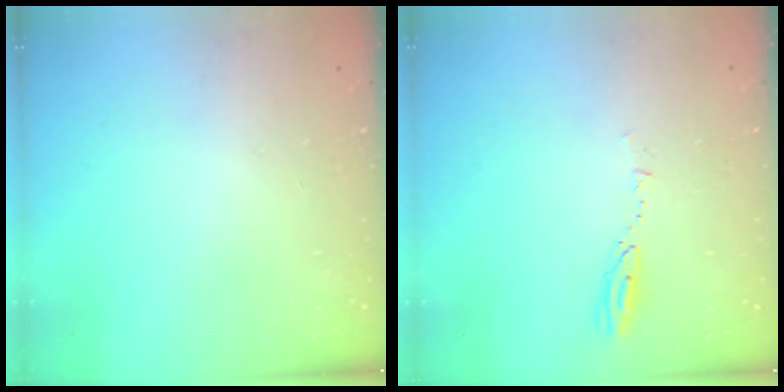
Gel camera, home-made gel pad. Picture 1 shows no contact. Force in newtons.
{"total": 2.9, "press": 2.9, "slide": 0.3}